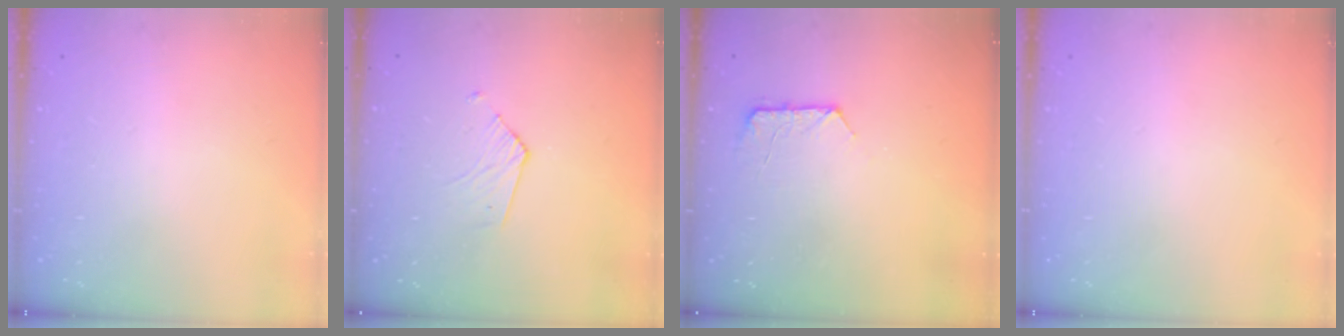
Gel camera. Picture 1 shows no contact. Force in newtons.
{"total": 3.5, "press": 3.4, "slide": 0.3}
{"total": 8.1, "press": 8.1, "slide": 0.7}
{"total": 0.0}